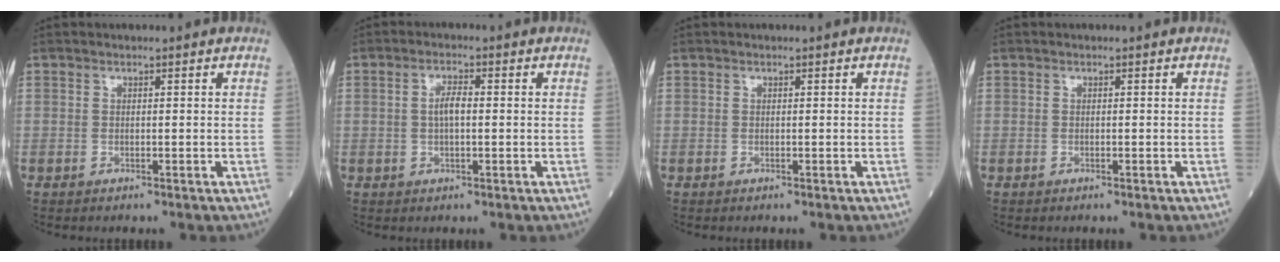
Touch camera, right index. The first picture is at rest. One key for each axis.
{"total": 3.0, "fx": 0.1, "fy": 0.9, "fz": 2.9, "tx": -0.057, "ty": 0.006, "tz": 0.002}
{"total": 0.0}
{"total": 0.0}